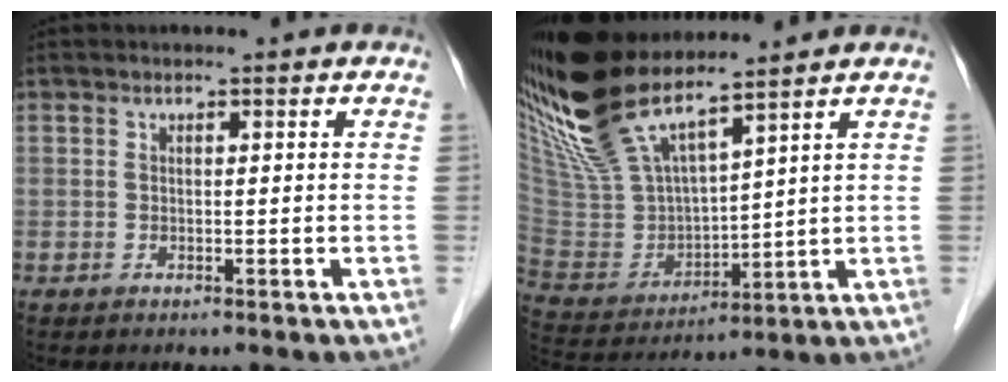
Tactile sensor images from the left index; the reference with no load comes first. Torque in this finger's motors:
{"motor_torque": [0.45, -0.54, 0.21, 0.06]}